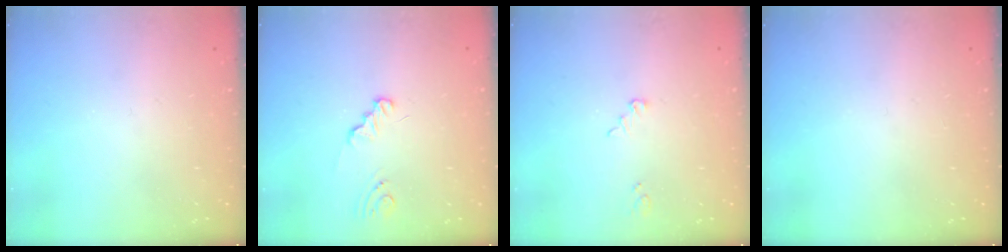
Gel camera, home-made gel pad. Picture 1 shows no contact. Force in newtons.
{"total": 1.1, "press": 1.1, "slide": 0.1}
{"total": 2.5, "press": 2.5, "slide": 0.2}
{"total": 0.0}